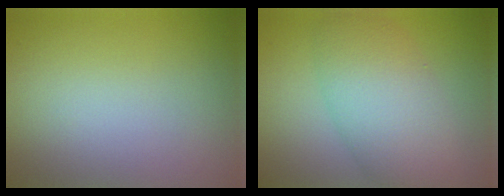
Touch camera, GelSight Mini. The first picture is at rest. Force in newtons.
{"total": 6.9, "press": 6.9, "slide": 0.1}